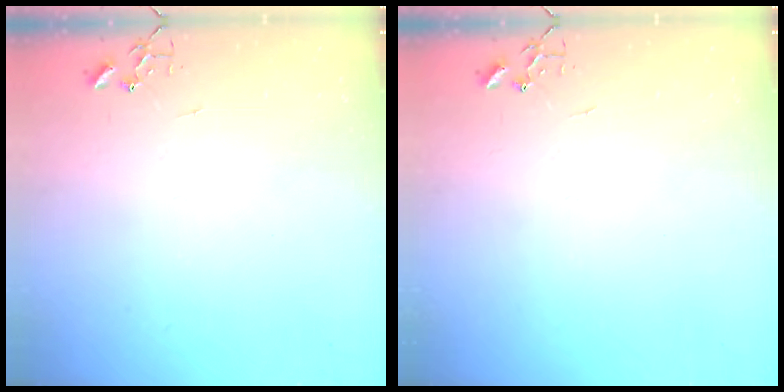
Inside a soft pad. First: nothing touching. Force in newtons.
{"total": 0.0}